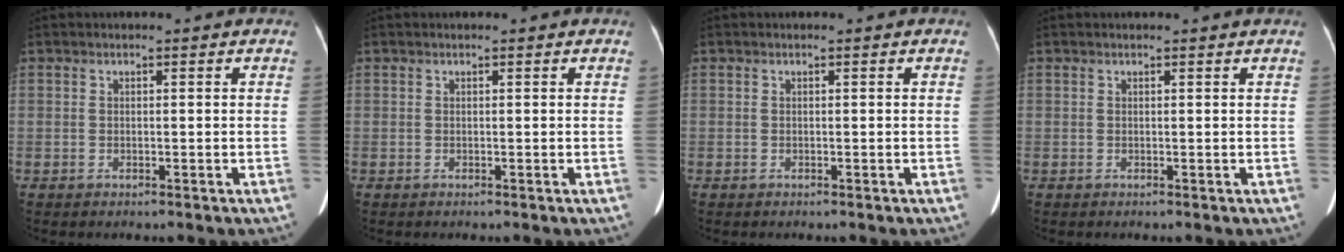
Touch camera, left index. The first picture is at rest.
{"total": 0.0}
{"total": 0.0}
{"total": 0.6, "force": [0.6, 0.0, 0.2], "torque": [-0.010, -0.003, 0.009]}